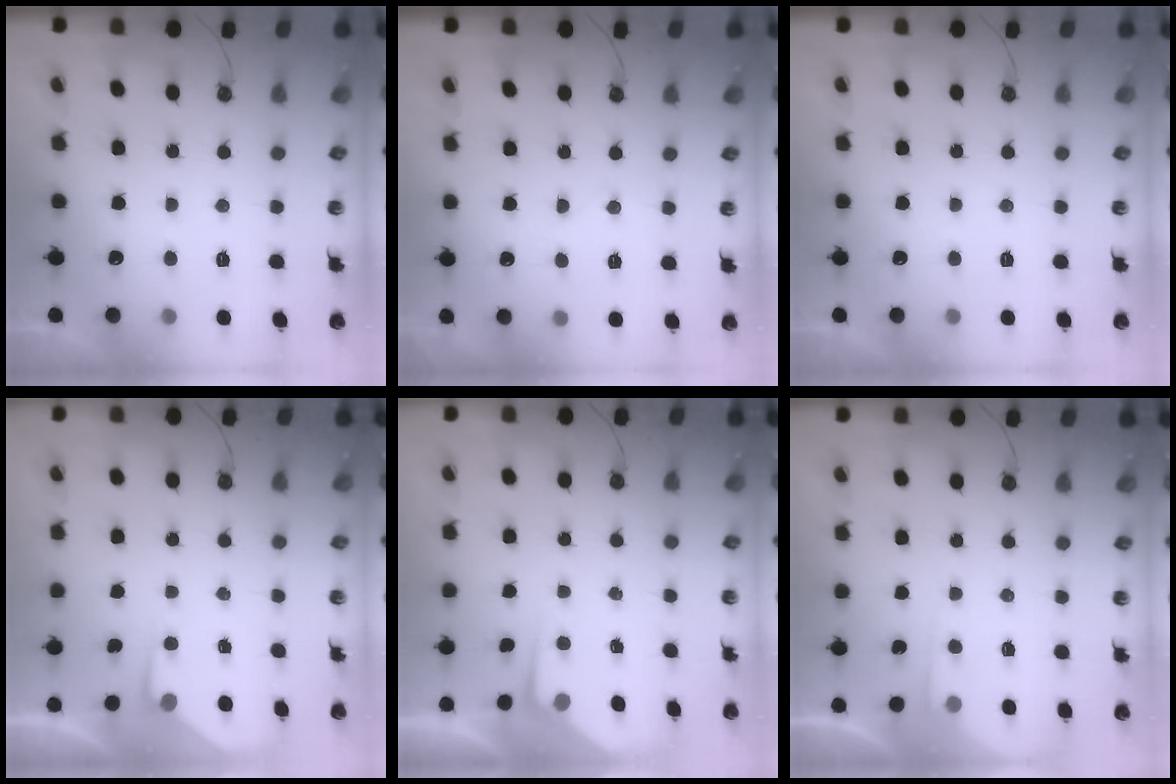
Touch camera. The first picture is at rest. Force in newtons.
{"total": 4.3, "press": 4.3, "slide": 0.5}
{"total": 0.0}
{"total": 3.5, "press": 3.5, "slide": 0.5}
{"total": 2.9, "press": 2.9, "slide": 0.5}
{"total": 2.7, "press": 2.7, "slide": 0.4}